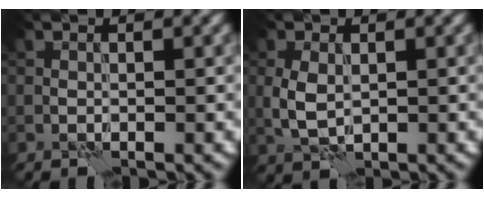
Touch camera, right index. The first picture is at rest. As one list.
[{"total": 2.6, "force": [0.3, 1.6, 2.0], "torque": [-0.050, 0.003, 0.008]}]